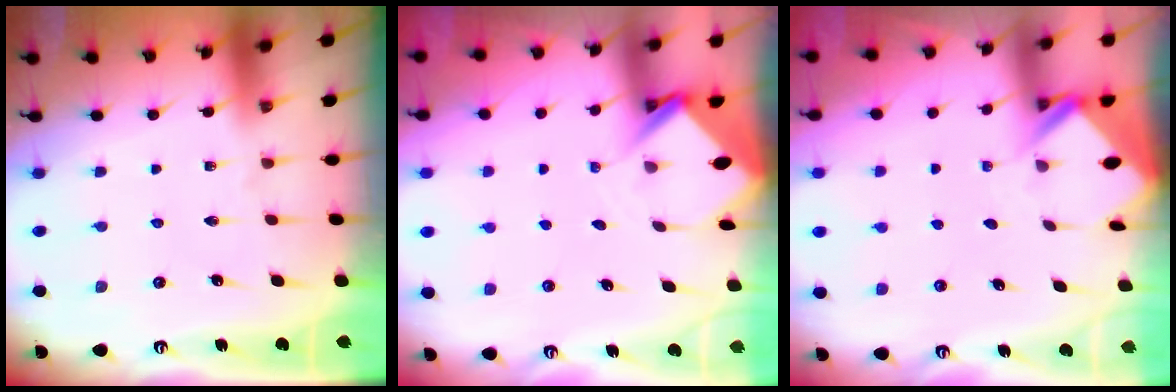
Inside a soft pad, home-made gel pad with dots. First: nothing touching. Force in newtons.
{"total": 3.6, "press": 3.6, "slide": 0.3}
{"total": 3.0, "press": 3.0, "slide": 0.2}